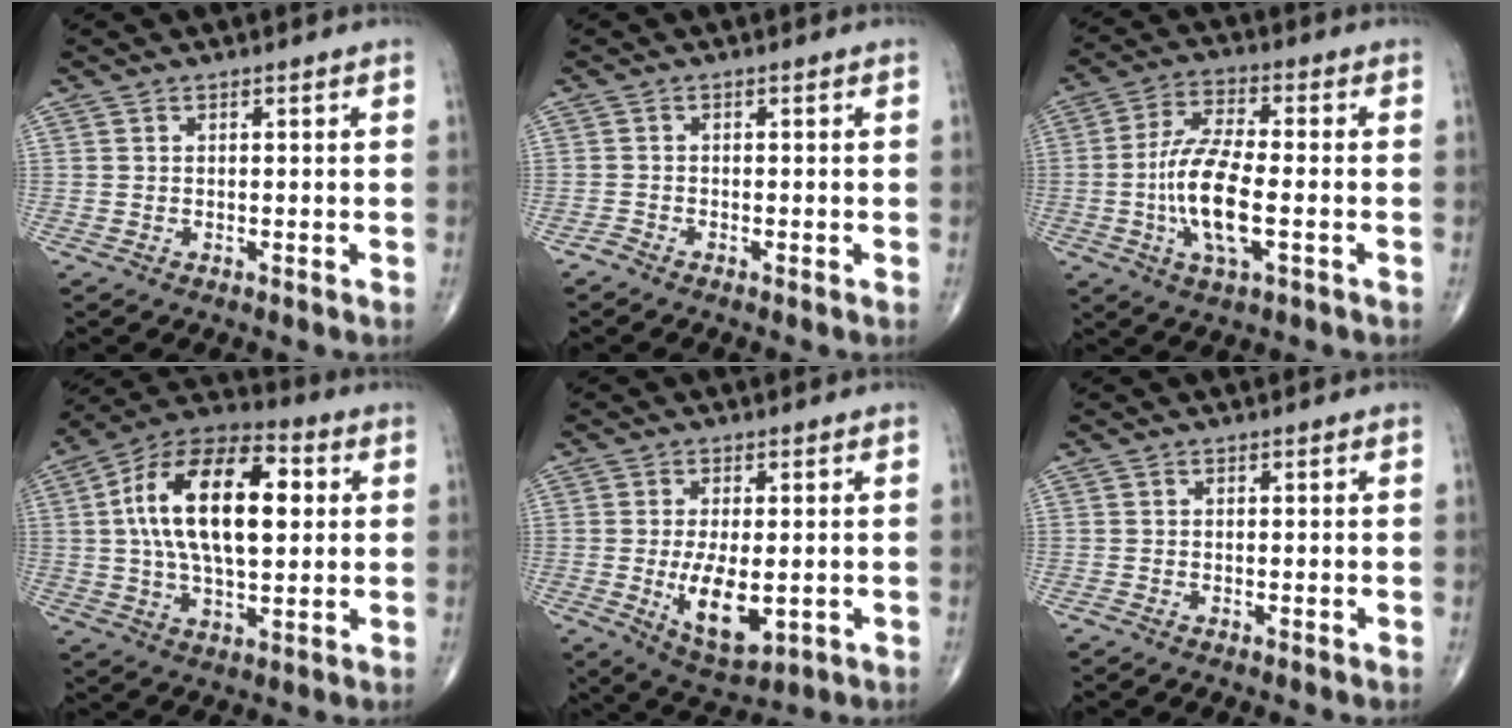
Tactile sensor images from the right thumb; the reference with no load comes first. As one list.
[{"total": 0.9, "force": [-0.8, 0.2, 0.3], "torque": [-0.008, -0.002, -0.021]}, {"total": 12.4, "force": [-2.4, 4.2, 11.4], "torque": [-0.234, 0.011, -0.047]}, {"total": 21.1, "force": [3.3, 10.6, 17.9], "torque": [-0.302, 0.017, 0.048]}, {"total": 9.8, "force": [-1.4, 4.5, 8.6], "torque": [-0.137, -0.019, -0.012]}, {"total": 0.0}]